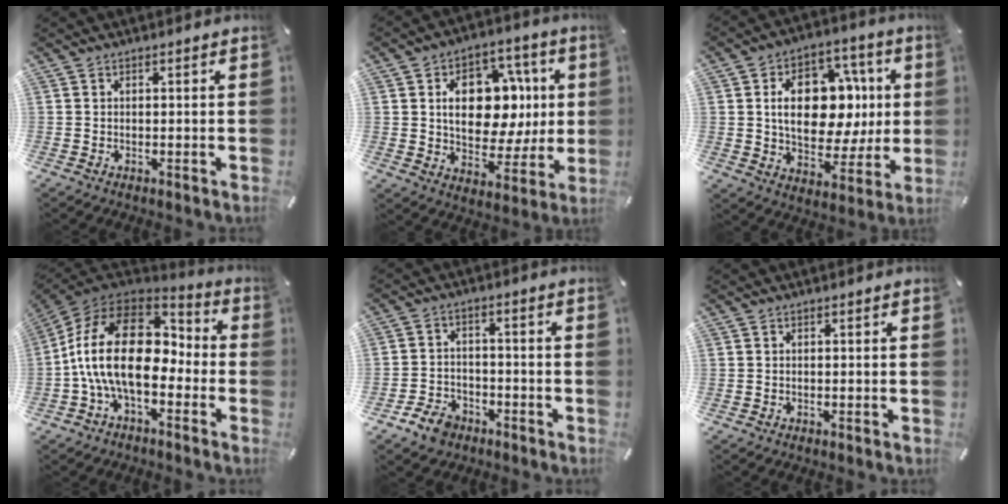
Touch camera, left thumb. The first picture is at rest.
{"total": 16.1, "force": [2.6, 11.8, 10.7], "torque": [-0.154, -0.005, 0.051]}
{"total": 18.0, "force": [2.2, 12.7, 12.5], "torque": [-0.197, 0.000, 0.046]}
{"total": 21.7, "force": [-2.0, 13.0, 17.3], "torque": [-0.353, 0.022, -0.031]}
{"total": 6.4, "force": [-4.2, 4.3, 2.2], "torque": [-0.040, 0.026, -0.078]}
{"total": 0.0}